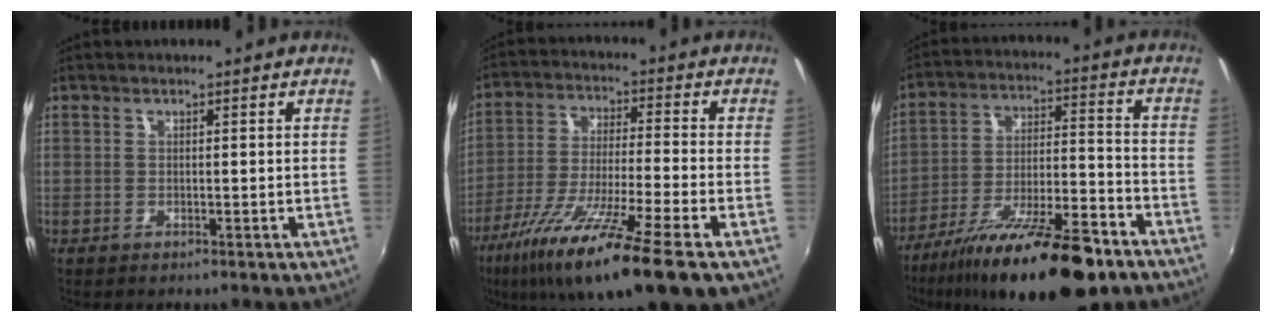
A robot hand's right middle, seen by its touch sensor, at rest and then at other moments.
{"total": 19.0, "force": [-11.7, 1.1, 15.0], "torque": [-0.283, -0.050, -0.206]}
{"total": 23.5, "force": [-16.7, 5.9, 15.4], "torque": [-0.271, -0.039, -0.260]}